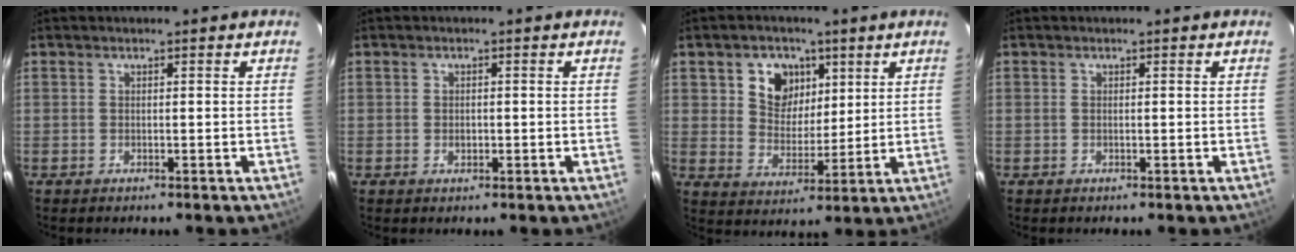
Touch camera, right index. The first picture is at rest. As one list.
[{"total": 1.3, "force": [-0.2, 1.1, 0.6], "torque": [-0.010, 0.002, -0.004]}, {"total": 9.0, "force": [3.8, 7.1, 3.8], "torque": [-0.074, 0.008, 0.071]}, {"total": 0.0}]